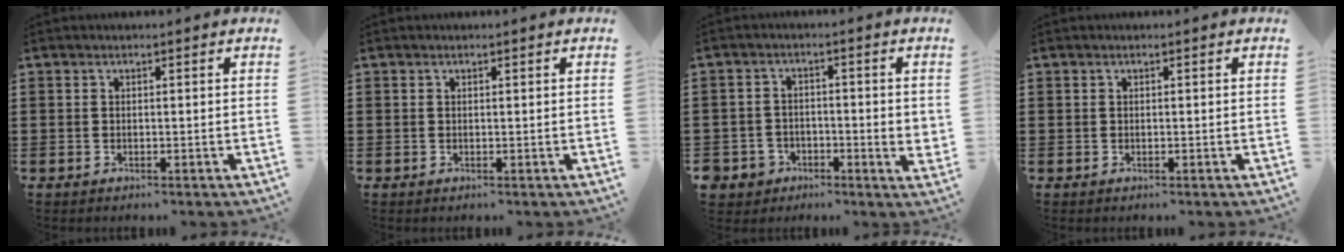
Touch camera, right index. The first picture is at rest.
{"total": 0.0}
{"total": 3.1, "force": [-1.8, 2.3, 1.1], "torque": [-0.027, 0.005, -0.039]}
{"total": 0.0}